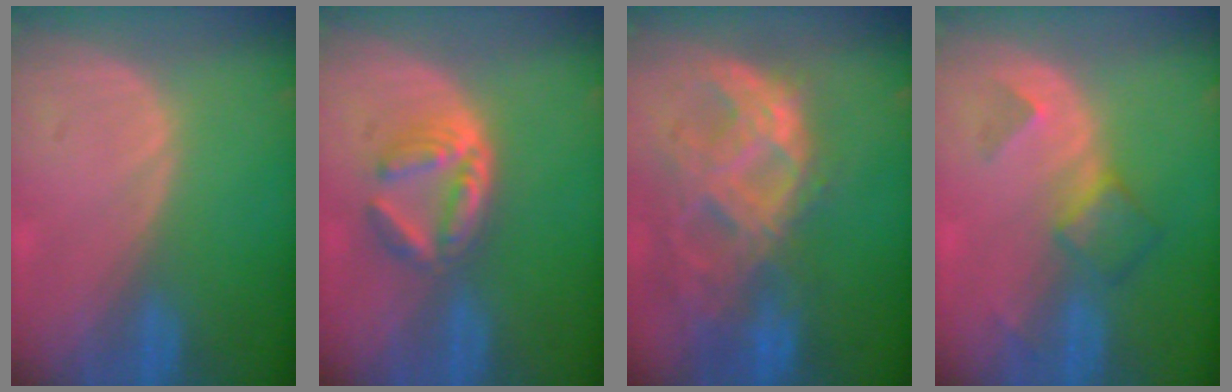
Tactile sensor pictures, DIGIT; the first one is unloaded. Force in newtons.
{"total": 6.3, "press": 5.4, "slide": 3.2}
{"total": 11.2, "press": 9.4, "slide": 6.0}
{"total": 4.9, "press": 4.3, "slide": 2.2}